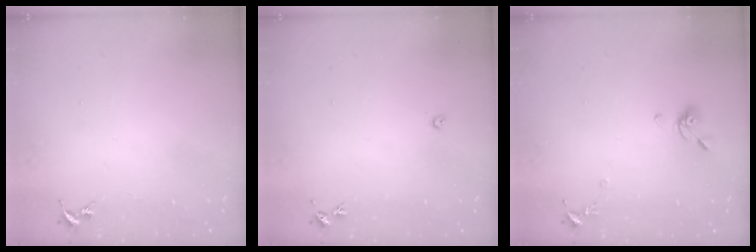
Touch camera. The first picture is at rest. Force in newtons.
{"total": 2.2, "press": 2.2, "slide": 0.3}
{"total": 8.6, "press": 8.5, "slide": 1.1}